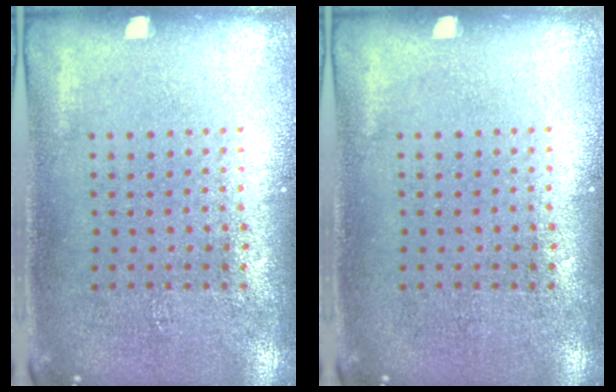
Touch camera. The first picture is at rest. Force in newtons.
{"total": 0.0}